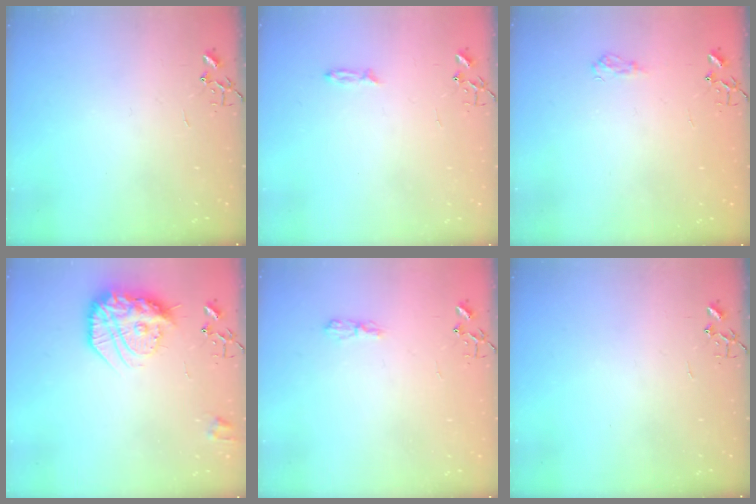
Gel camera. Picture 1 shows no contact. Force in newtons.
{"total": 3.2, "press": 3.2, "slide": 0.4}
{"total": 7.5, "press": 7.4, "slide": 0.9}
{"total": 19.9, "press": 19.9, "slide": 1.8}
{"total": 5.1, "press": 5.0, "slide": 0.6}
{"total": 0.0}